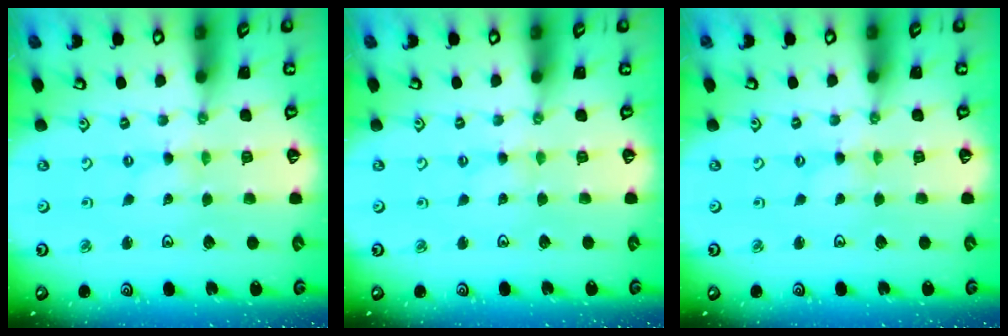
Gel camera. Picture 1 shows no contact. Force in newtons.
{"total": 1.7, "press": 1.7, "slide": 0.3}
{"total": 0.0}